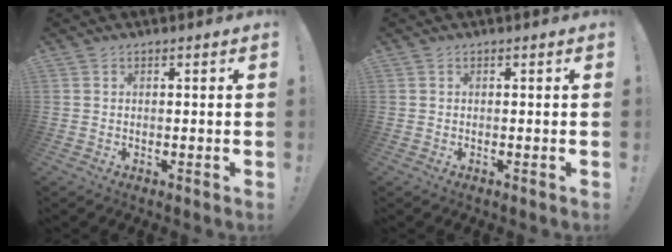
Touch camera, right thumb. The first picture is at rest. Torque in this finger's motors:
{"motor_torque": [0.17, -0.05, -0.25, -0.01, 0.01]}